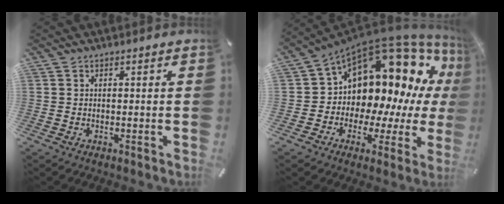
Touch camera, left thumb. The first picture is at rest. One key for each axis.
{"total": 16.1, "fx": 8.0, "fy": 10.5, "fz": 9.3, "tx": -0.140, "ty": -0.092, "tz": 0.144}